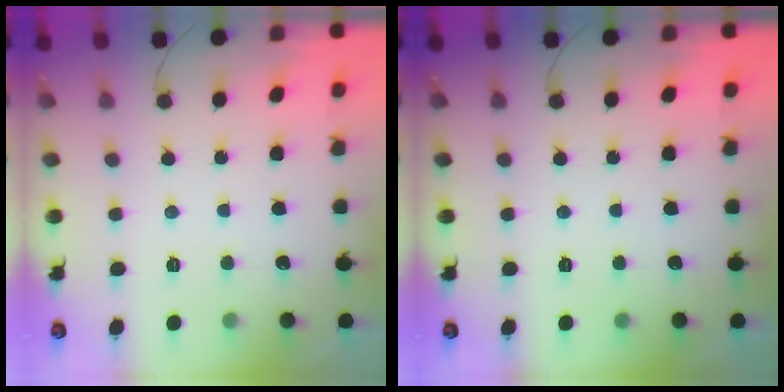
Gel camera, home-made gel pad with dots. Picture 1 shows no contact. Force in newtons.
{"total": 0.0}